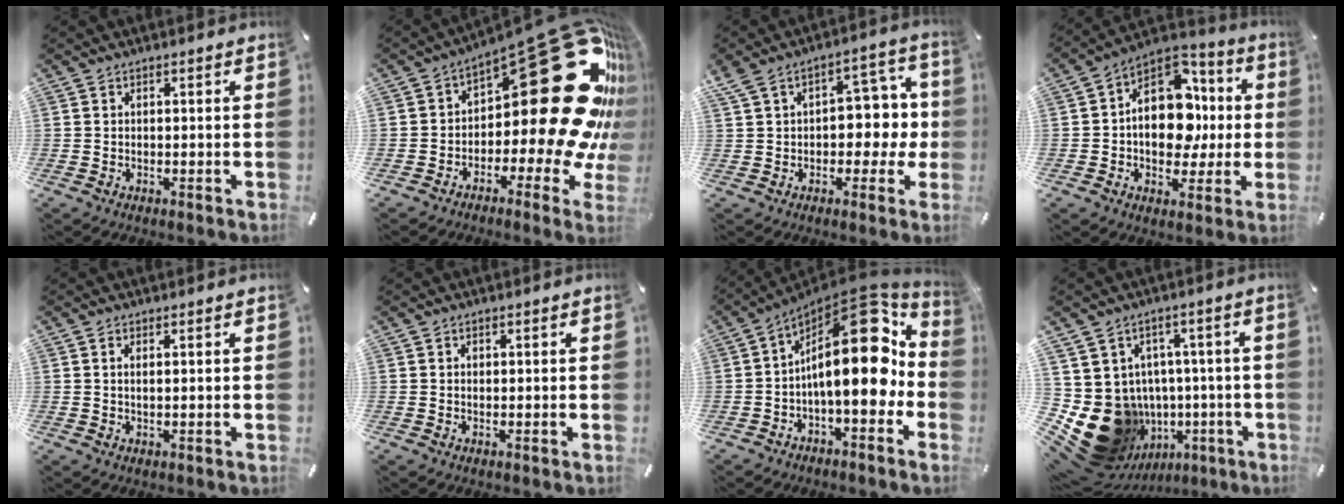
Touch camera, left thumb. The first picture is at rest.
{"total": 38.6, "force": [9.3, 18.3, 32.7], "torque": [-0.396, -0.107, 0.202]}
{"total": 10.9, "force": [1.7, 7.9, 7.3], "torque": [-0.104, -0.004, 0.035]}
{"total": 16.5, "force": [0.1, 12.4, 10.9], "torque": [-0.163, -0.006, 0.003]}
{"total": 1.4, "force": [0.4, 0.4, 1.3], "torque": [-0.027, -0.001, 0.006]}
{"total": 0.6, "force": [0.1, 0.5, 0.3], "torque": [0.000, -0.002, 0.000]}
{"total": 22.8, "force": [3.7, 10.4, 19.9], "torque": [-0.312, -0.051, 0.061]}
{"total": 17.6, "force": [-3.6, 15.1, 8.4], "torque": [-0.143, -0.007, -0.026]}